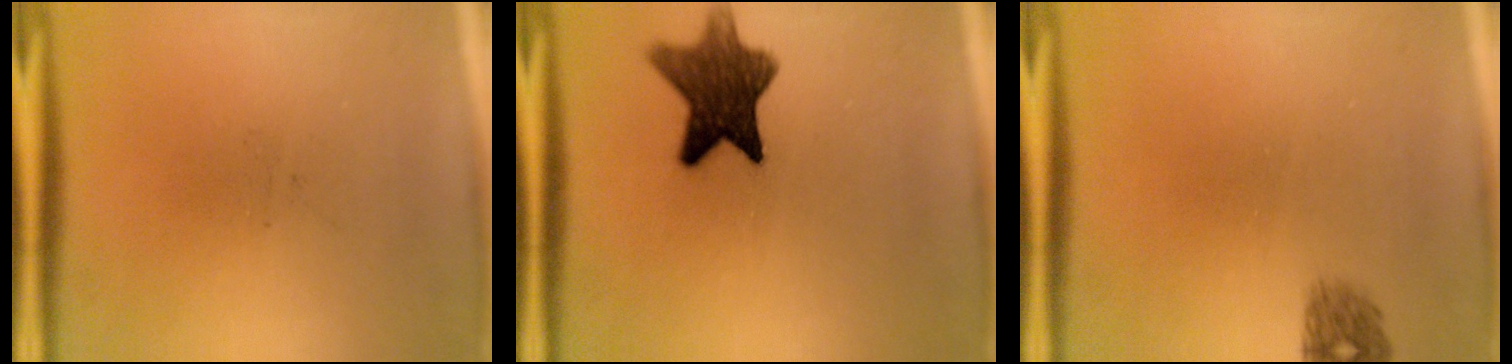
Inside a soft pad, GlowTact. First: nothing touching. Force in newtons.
{"total": 10.3}
{"total": 1.6}